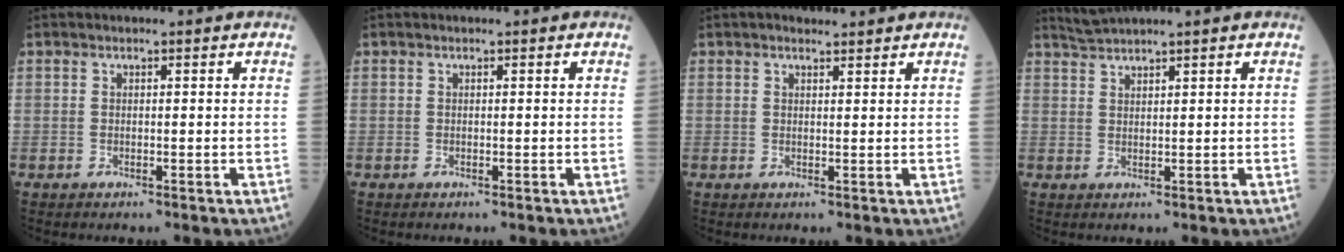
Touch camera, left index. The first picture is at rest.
{"total": 0.0}
{"total": 2.6, "force": [2.3, 0.5, 0.9], "torque": [-0.011, 0.015, 0.032]}
{"total": 2.4, "force": [2.1, -1.1, 0.3], "torque": [-0.009, 0.007, 0.049]}